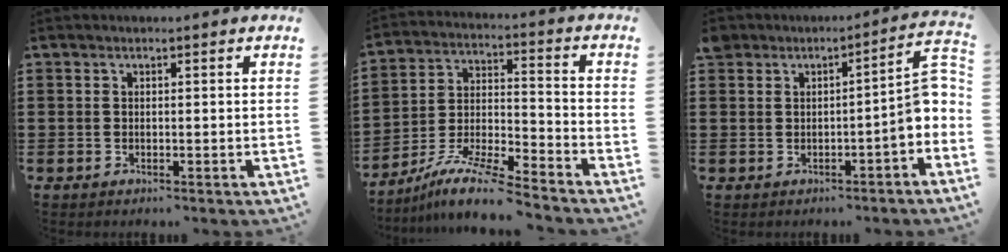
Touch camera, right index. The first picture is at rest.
{"total": 10.0, "force": [-8.7, 0.6, 4.8], "torque": [-0.096, 0.010, -0.174]}
{"total": 6.2, "force": [0.2, 2.4, 5.7], "torque": [-0.074, -0.004, 0.002]}